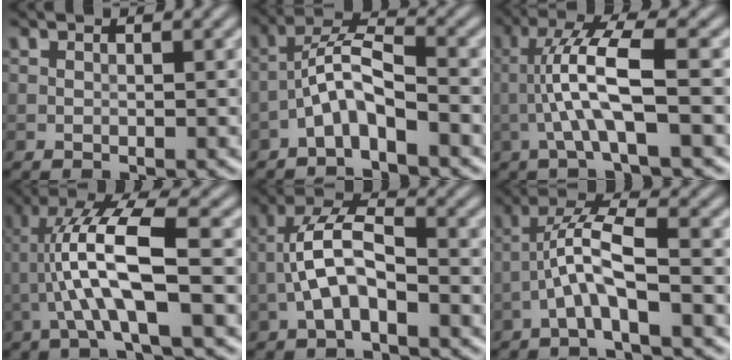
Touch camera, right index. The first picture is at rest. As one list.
[{"total": 4.2, "force": [-2.4, 1.0, 3.3], "torque": [-0.064, 0.018, -0.050]}, {"total": 6.1, "force": [-1.0, 0.9, 5.9], "torque": [-0.116, 0.019, -0.021]}, {"total": 7.8, "force": [-1.3, 1.7, 7.5], "torque": [-0.152, 0.020, -0.023]}, {"total": 5.0, "force": [-1.8, 2.0, 4.3], "torque": [-0.088, 0.016, -0.039]}, {"total": 4.8, "force": [-1.9, 0.9, 4.3], "torque": [-0.092, 0.018, -0.042]}]